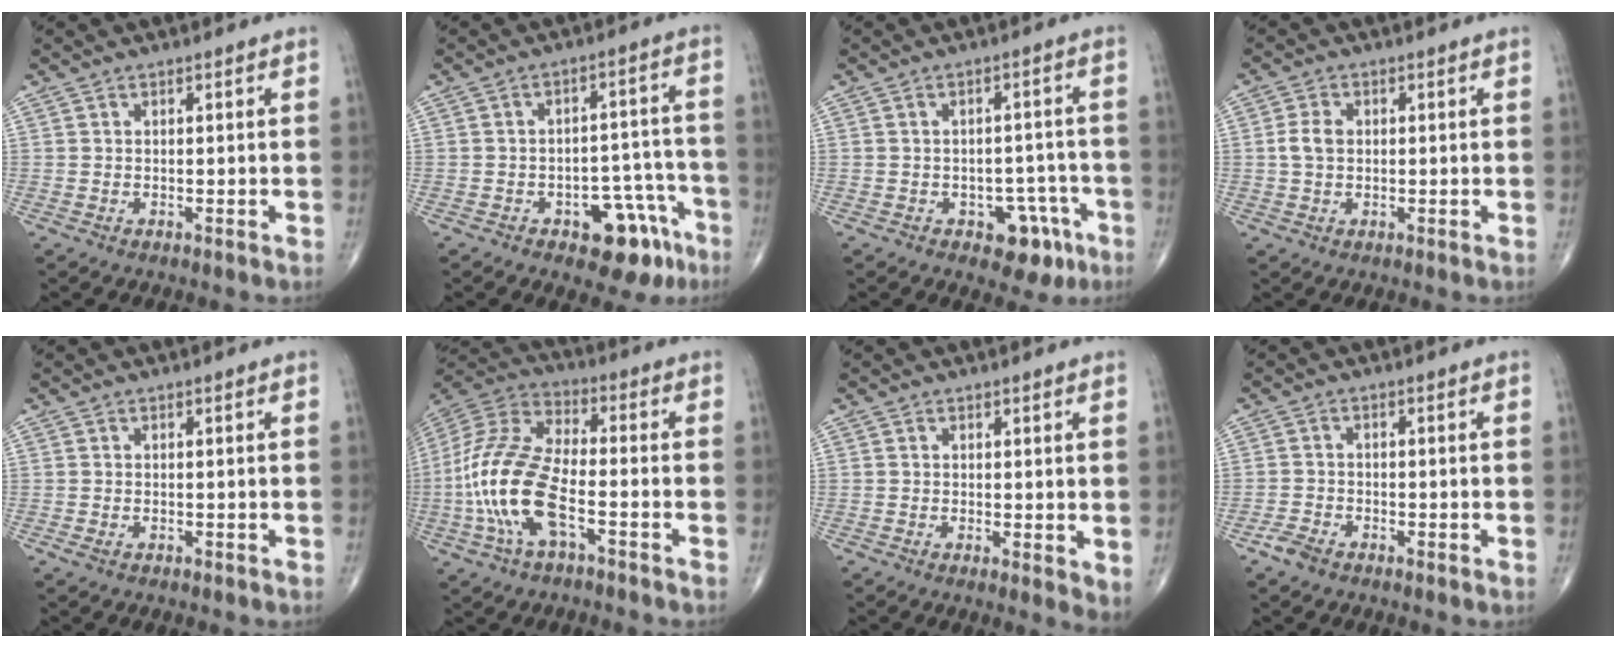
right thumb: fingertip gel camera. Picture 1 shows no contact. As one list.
[{"total": 11.2, "force": [-6.2, 5.7, 7.4], "torque": [-0.056, 0.050, -0.075]}, {"total": 7.6, "force": [-3.9, 4.6, 4.6], "torque": [-0.021, 0.029, -0.045]}, {"total": 3.4, "force": [0.2, 2.4, 2.4], "torque": [-0.049, 0.007, 0.001]}, {"total": 0.7, "force": [-0.3, 0.4, 0.5], "torque": [-0.016, -0.001, -0.005]}, {"total": 17.6, "force": [-5.0, 7.3, 15.2], "torque": [-0.336, 0.030, -0.097]}, {"total": 3.4, "force": [0.3, 1.1, 3.2], "torque": [-0.049, -0.014, 0.005]}, {"total": 2.6, "force": [-1.9, 1.3, 1.3], "torque": [-0.030, 0.003, -0.038]}]